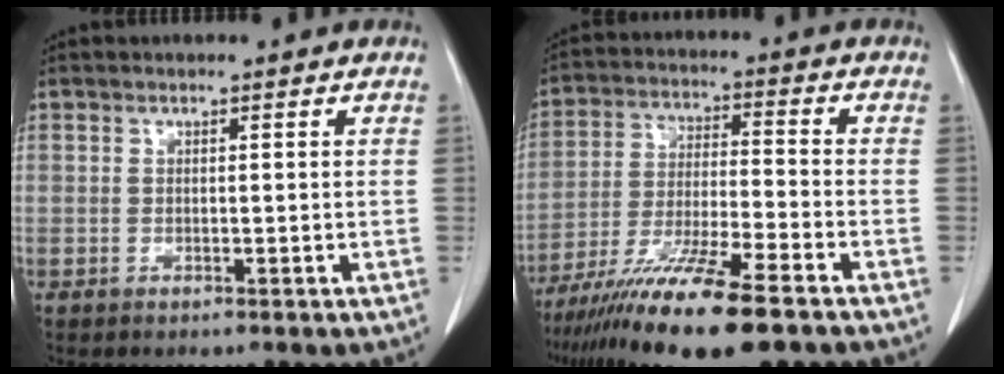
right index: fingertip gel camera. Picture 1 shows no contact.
{"total": 15.0, "force": [-10.6, 0.6, 10.6], "torque": [-0.203, -0.045, -0.187]}